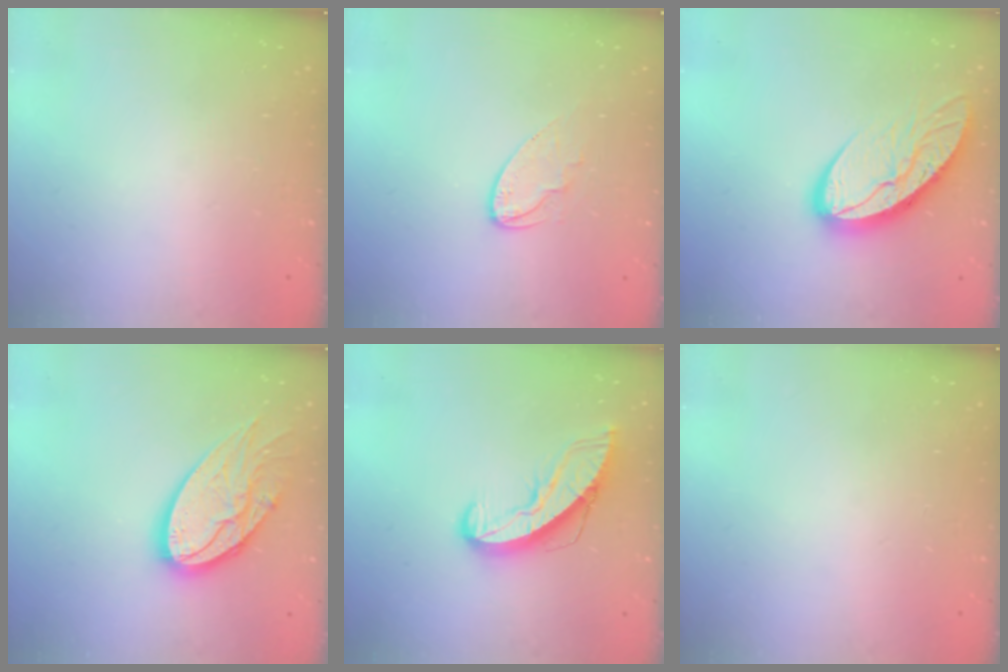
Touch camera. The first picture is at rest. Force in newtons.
{"total": 7.2, "press": 7.2, "slide": 0.4}
{"total": 11.7, "press": 11.6, "slide": 1.5}
{"total": 19.3, "press": 19.2, "slide": 1.8}
{"total": 9.0, "press": 9.0, "slide": 0.9}
{"total": 0.0}